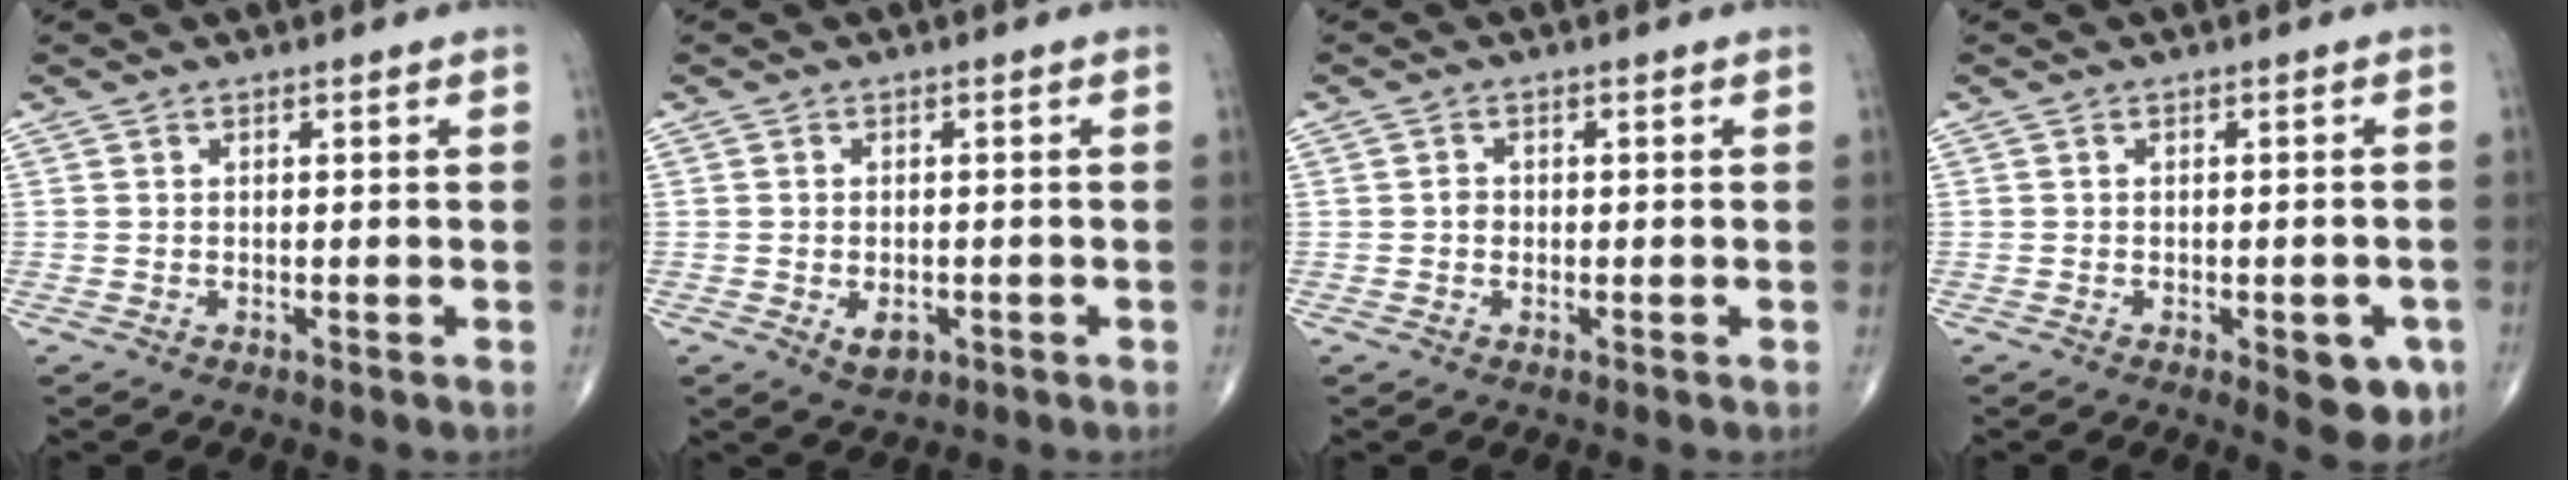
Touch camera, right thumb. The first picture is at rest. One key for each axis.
{"total": 3.2, "fx": -1.1, "fy": 2.0, "fz": 2.2, "tx": -0.028, "ty": 0.000, "tz": -0.010}
{"total": 1.2, "fx": -0.2, "fy": 1.1, "fz": 0.6, "tx": -0.003, "ty": 0.005, "tz": -0.005}
{"total": 6.6, "fx": -2.6, "fy": 2.7, "fz": 5.4, "tx": -0.044, "ty": 0.001, "tz": -0.025}